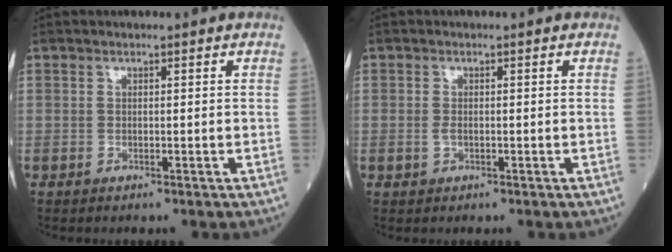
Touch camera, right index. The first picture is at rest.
{"total": 1.1, "force": [-0.3, 0.6, 0.8], "torque": [-0.019, 0.000, -0.004]}